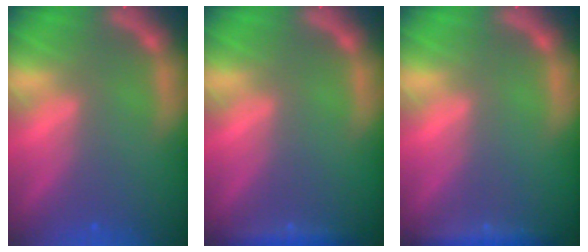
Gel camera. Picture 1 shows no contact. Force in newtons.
{"total": 1.9}
{"total": 2.4}